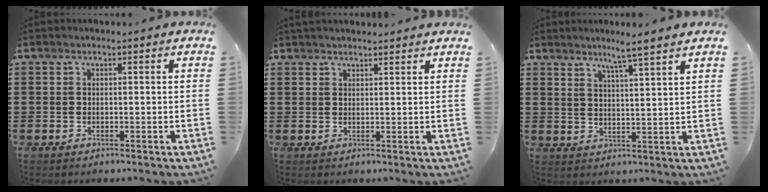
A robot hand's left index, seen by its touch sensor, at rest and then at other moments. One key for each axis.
{"total": 1.5, "fx": 1.5, "fy": 0.1, "fz": 0.1, "tx": -0.006, "ty": 0.002, "tz": 0.029}
{"total": 4.6, "fx": 3.7, "fy": -1.2, "fz": 2.4, "tx": -0.056, "ty": -0.016, "tz": 0.061}